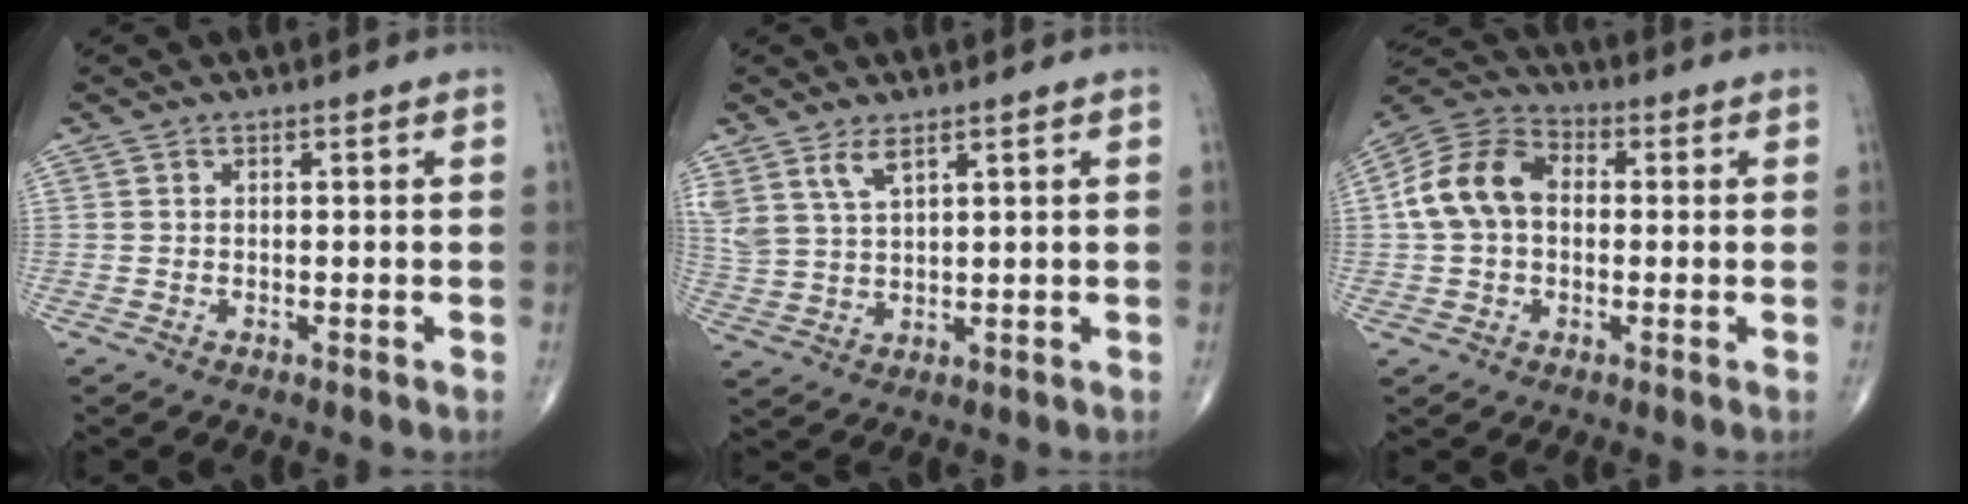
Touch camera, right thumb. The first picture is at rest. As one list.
[{"total": 5.6, "force": [3.7, 2.1, 3.7], "torque": [-0.080, -0.014, 0.082]}, {"total": 11.7, "force": [0.6, 8.5, 8.0], "torque": [-0.147, 0.033, -0.002]}]